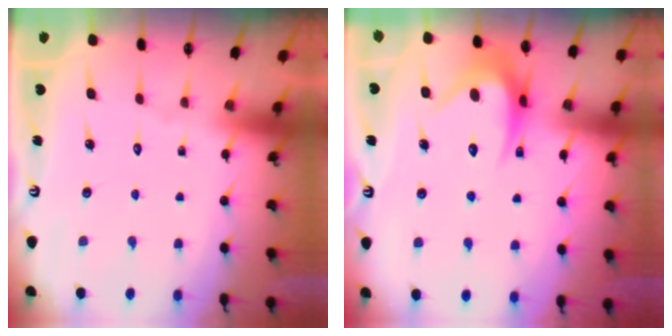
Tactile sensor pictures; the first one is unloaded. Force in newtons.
{"total": 11.0, "press": 11.0, "slide": 0.4}